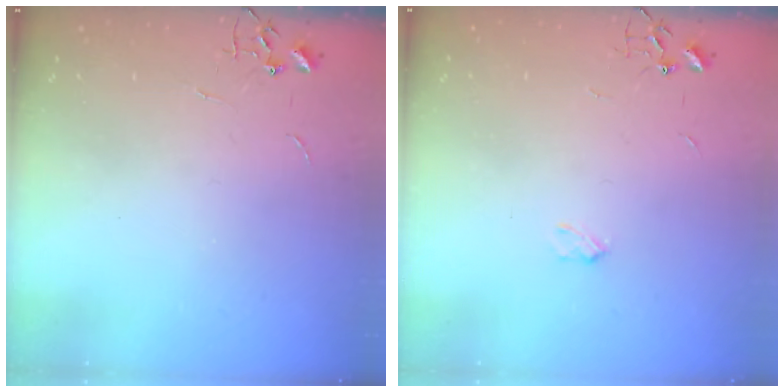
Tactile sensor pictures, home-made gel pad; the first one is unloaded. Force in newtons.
{"total": 2.5, "press": 2.4, "slide": 0.4}